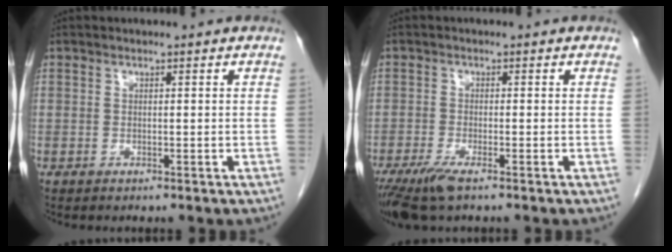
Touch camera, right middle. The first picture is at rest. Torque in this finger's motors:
{"motor_torque": [0.84, -0.51, 0.09, 0.07]}